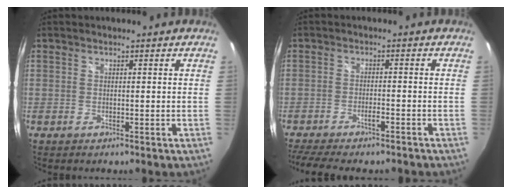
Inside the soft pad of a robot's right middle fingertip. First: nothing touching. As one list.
[{"total": 8.5, "force": [-7.2, 1.4, 4.2], "torque": [-0.099, -0.017, -0.114]}]